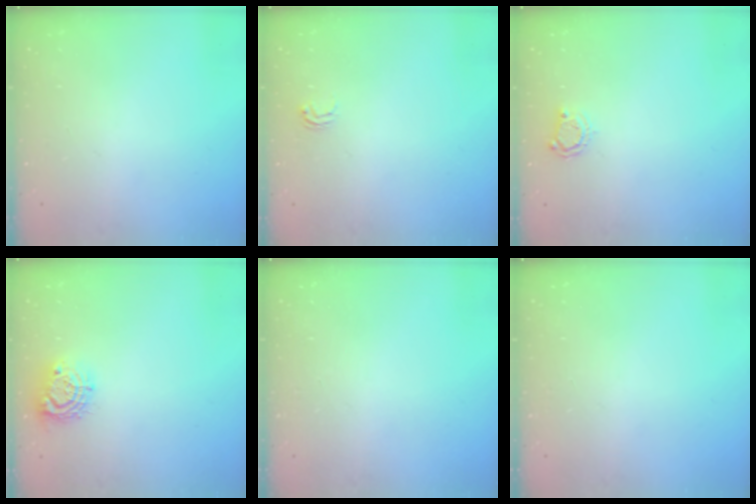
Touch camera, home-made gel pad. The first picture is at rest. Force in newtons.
{"total": 2.1, "press": 2.1, "slide": 0.2}
{"total": 3.9, "press": 3.9, "slide": 0.6}
{"total": 9.6, "press": 9.6, "slide": 0.6}
{"total": 0.0}
{"total": 0.0}